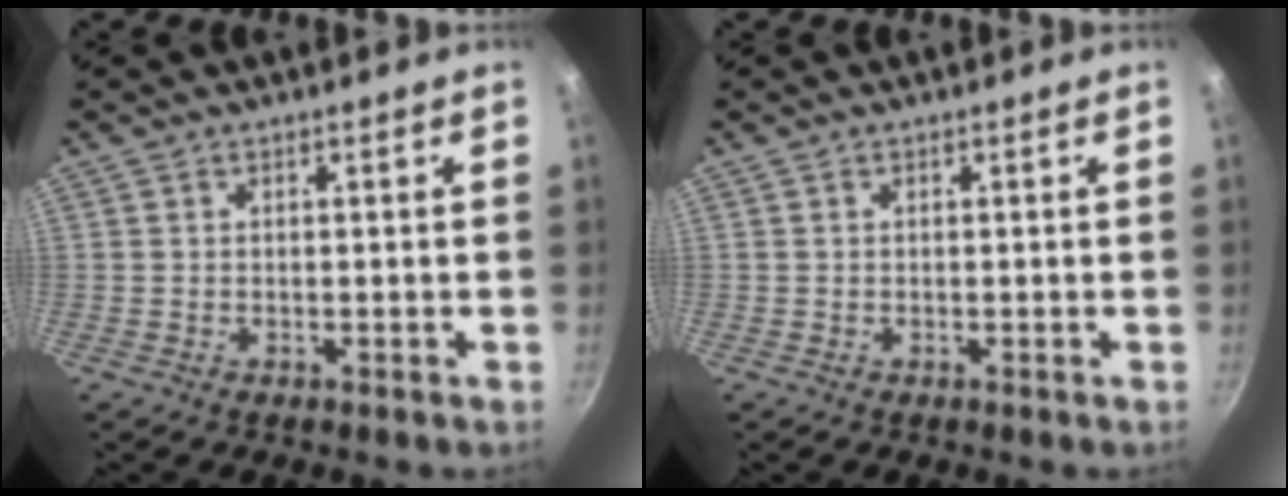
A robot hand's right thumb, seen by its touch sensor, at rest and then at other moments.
{"total": 0.0}